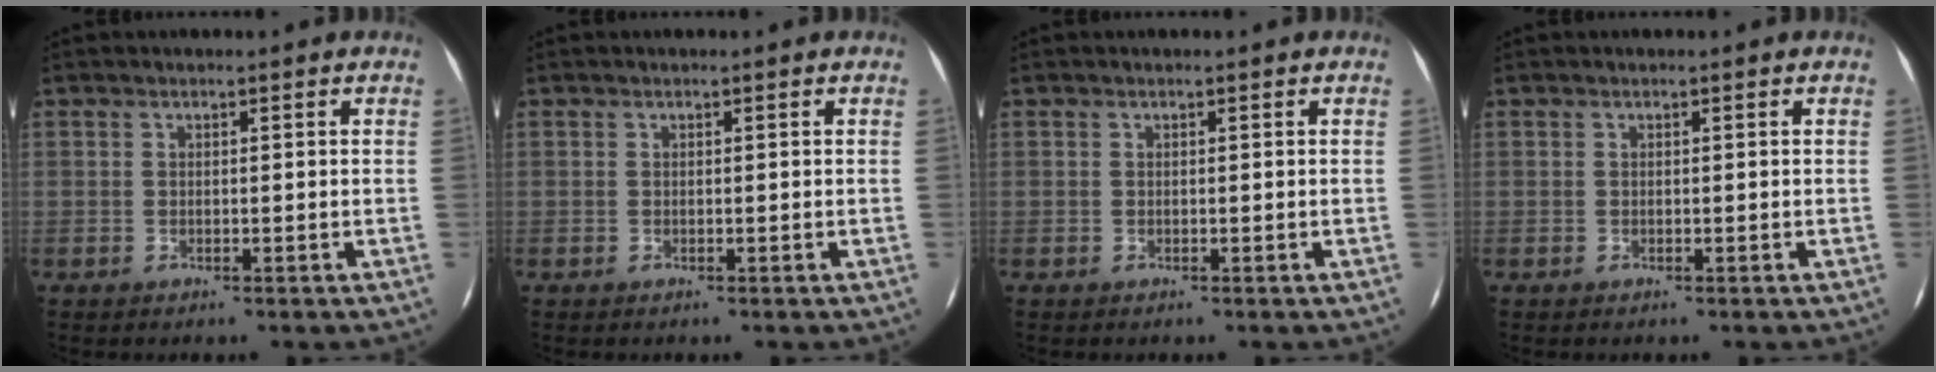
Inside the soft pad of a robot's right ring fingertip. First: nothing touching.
{"total": 0.0}
{"total": 0.0}
{"total": 0.0}